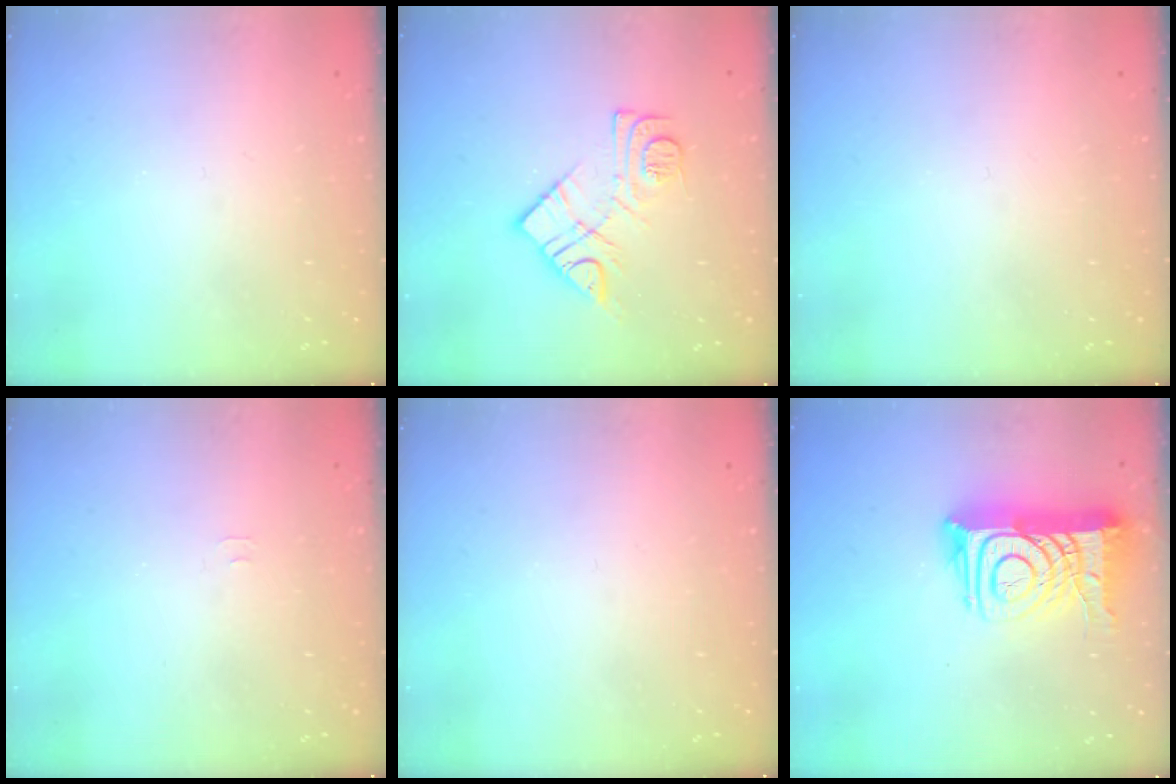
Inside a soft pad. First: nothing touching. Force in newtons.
{"total": 11.0, "press": 10.9, "slide": 0.7}
{"total": 0.0}
{"total": 3.4, "press": 3.4, "slide": 0.3}
{"total": 0.0}
{"total": 18.1, "press": 18.0, "slide": 1.4}